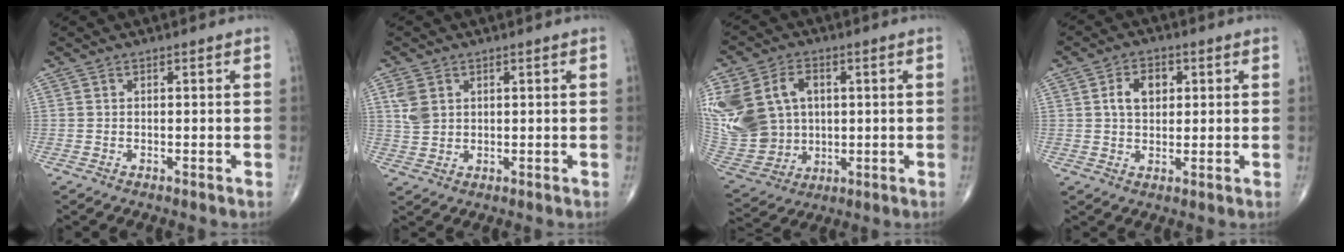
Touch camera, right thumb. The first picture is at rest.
{"total": 4.2, "force": [1.6, 3.1, 2.3], "torque": [-0.041, -0.003, 0.038]}
{"total": 21.1, "force": [3.9, 16.4, 12.6], "torque": [-0.284, 0.016, 0.098]}
{"total": 6.0, "force": [1.5, 4.1, 4.2], "torque": [-0.056, 0.004, 0.023]}